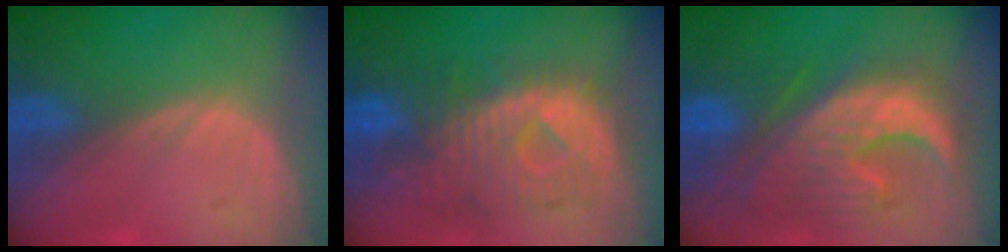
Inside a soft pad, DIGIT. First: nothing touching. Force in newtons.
{"total": 10.7, "press": 9.6, "slide": 4.7}
{"total": 12.3, "press": 11.3, "slide": 4.8}